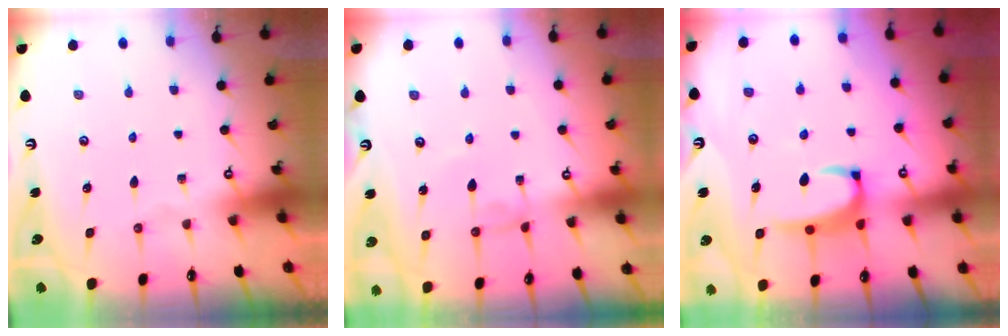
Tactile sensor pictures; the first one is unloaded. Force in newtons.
{"total": 1.4, "press": 1.4, "slide": 0.1}
{"total": 3.3, "press": 3.2, "slide": 0.7}